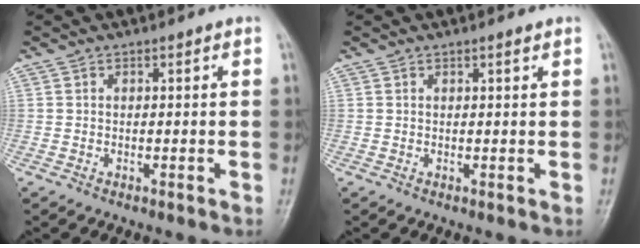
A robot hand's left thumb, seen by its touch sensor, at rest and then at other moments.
{"total": 0.7, "force": [0.6, 0.1, 0.3], "torque": [-0.007, -0.005, 0.010]}